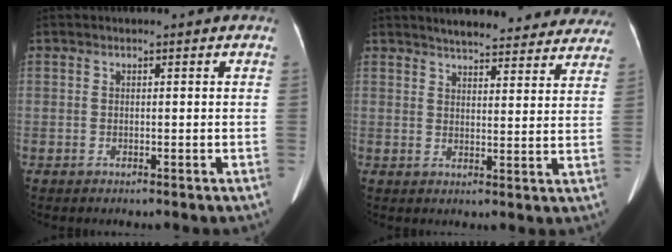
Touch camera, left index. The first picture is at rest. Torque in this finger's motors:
{"motor_torque": [-0.04, -0.10, -0.08, 0.04]}